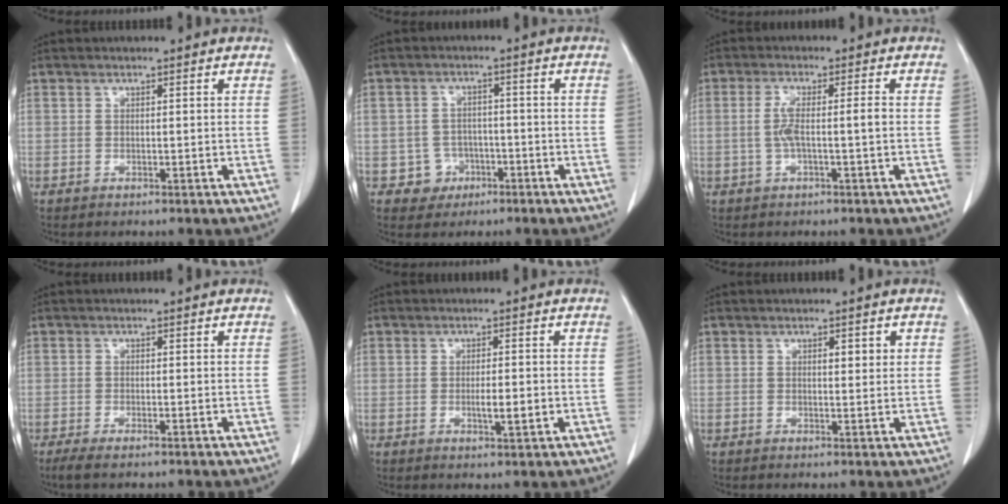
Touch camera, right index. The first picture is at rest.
{"total": 4.3, "force": [-1.7, 3.9, -0.1], "torque": [0.012, 0.017, -0.023]}
{"total": 4.1, "force": [-0.5, 0.2, 4.1], "torque": [-0.086, 0.008, -0.008]}
{"total": 2.8, "force": [-2.1, 0.5, 1.9], "torque": [-0.030, -0.007, -0.033]}
{"total": 3.2, "force": [-0.6, 0.6, 3.1], "torque": [-0.053, -0.003, -0.008]}
{"total": 2.1, "force": [0.8, 0.7, 1.8], "torque": [-0.026, -0.002, 0.010]}